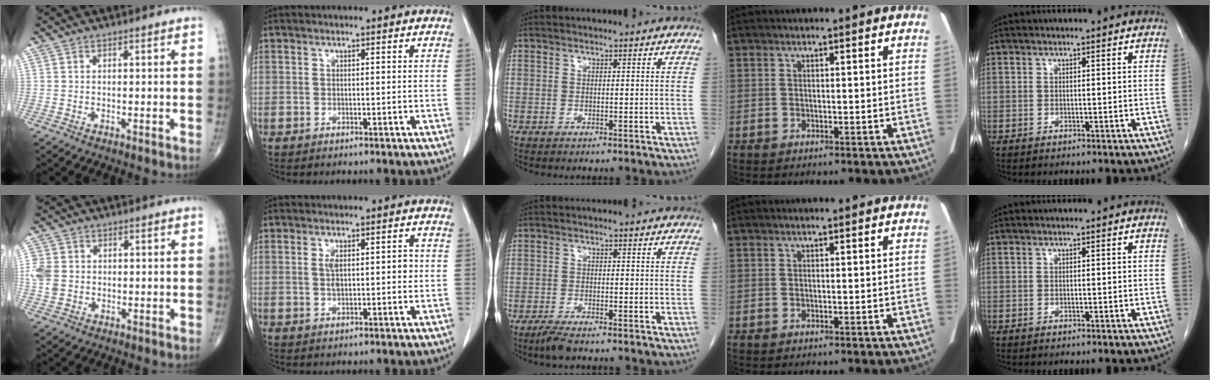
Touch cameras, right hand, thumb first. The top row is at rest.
{"thumb": {"total": 5.2, "force": [-0.2, 4.4, 2.8], "torque": [-0.057, 0.005, -0.005]}, "index": {"total": 3.5, "force": [0.2, 1.5, 3.1], "torque": [-0.056, 0.008, 0.007]}, "middle": {"total": 2.7, "force": [-2.1, 0.3, 1.6], "torque": [-0.039, -0.007, -0.041]}}